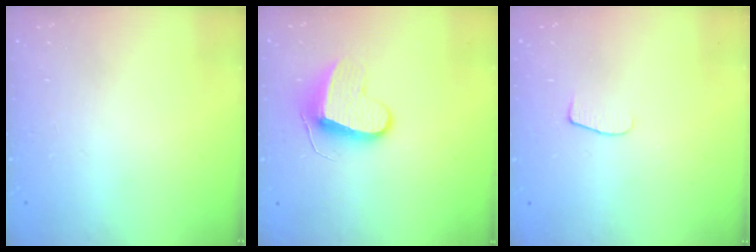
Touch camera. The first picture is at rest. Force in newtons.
{"total": 9.9, "press": 9.8, "slide": 0.6}
{"total": 6.0, "press": 6.0, "slide": 0.6}